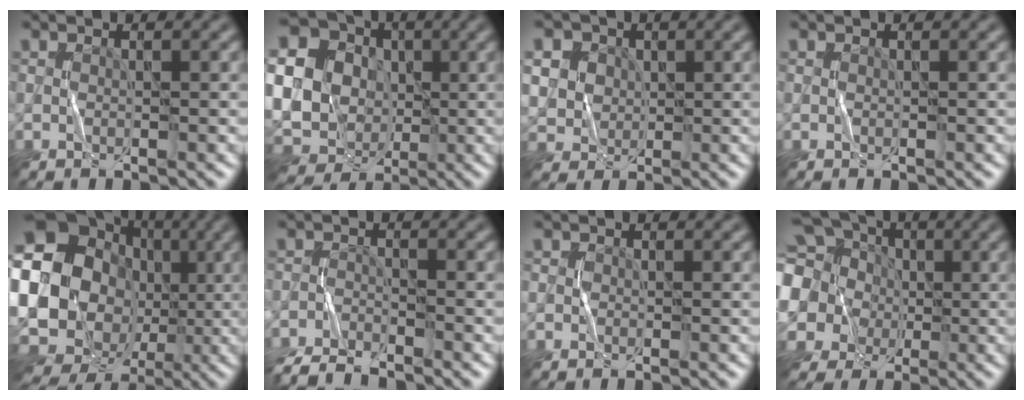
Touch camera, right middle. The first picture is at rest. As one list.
[{"total": 19.6, "force": [0.9, 17.5, 8.8], "torque": [-0.249, 0.014, -0.010]}, {"total": 7.7, "force": [2.8, 6.4, 3.2], "torque": [-0.080, 0.027, 0.036]}, {"total": 0.0}, {"total": 21.3, "force": [-2.5, 18.5, 10.4], "torque": [-0.196, 0.009, -0.072]}, {"total": 3.8, "force": [-3.7, 0.6, 1.0], "torque": [-0.022, -0.006, -0.078]}, {"total": 0.5, "force": [0.0, 0.5, 0.2], "torque": [0.001, 0.000, -0.003]}, {"total": 17.1, "force": [2.0, 15.3, 7.6], "torque": [-0.214, 0.023, -0.007]}]